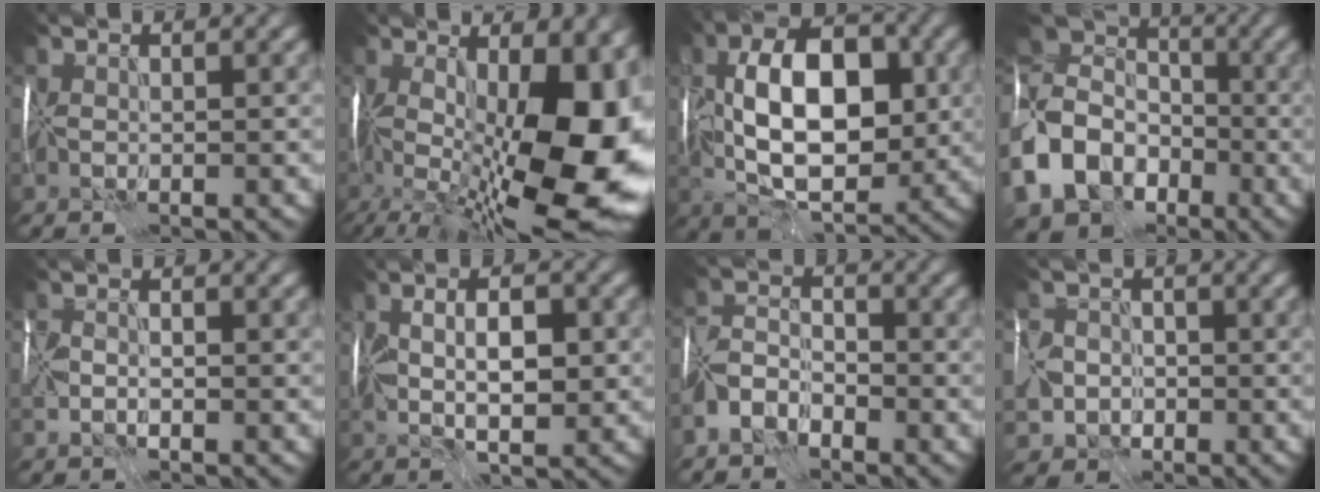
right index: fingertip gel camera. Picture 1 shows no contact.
{"total": 19.5, "force": [-2.3, 8.3, 17.5], "torque": [-0.263, -0.038, -0.006]}
{"total": 10.8, "force": [-0.1, 5.4, 9.4], "torque": [-0.146, 0.009, -0.008]}
{"total": 14.6, "force": [-5.5, 11.5, 7.2], "torque": [-0.186, -0.013, -0.106]}
{"total": 2.4, "force": [-1.2, 1.4, 1.6], "torque": [-0.041, -0.008, -0.030]}
{"total": 4.4, "force": [-0.1, 1.6, 4.1], "torque": [-0.071, -0.005, -0.001]}
{"total": 3.4, "force": [-2.7, 1.7, 1.3], "torque": [-0.031, 0.003, -0.060]}
{"total": 5.2, "force": [-2.7, 4.3, 1.3], "torque": [-0.013, -0.014, -0.058]}